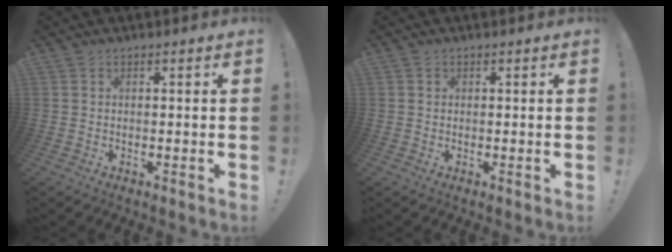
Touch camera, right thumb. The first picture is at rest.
{"total": 0.7, "force": [0.1, 0.7, 0.2], "torque": [0.004, 0.000, 0.000]}